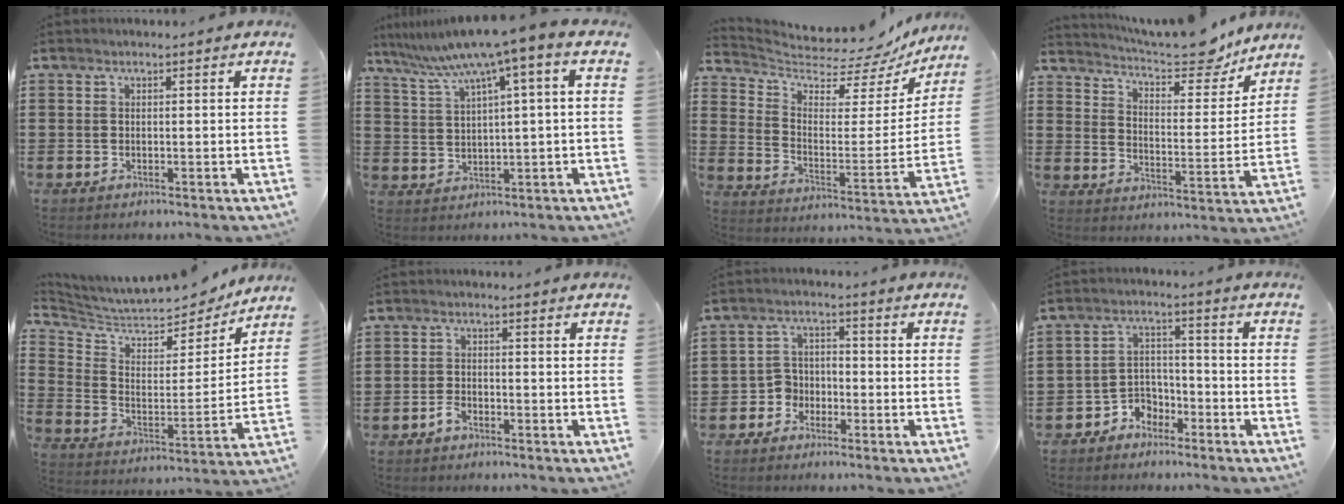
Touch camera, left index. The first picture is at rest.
{"total": 7.1, "force": [3.9, 0.0, 5.9], "torque": [-0.125, -0.030, 0.063]}
{"total": 5.4, "force": [4.9, 1.6, 1.7], "torque": [-0.063, -0.046, 0.081]}
{"total": 10.4, "force": [9.4, 2.0, 4.0], "torque": [-0.074, -0.067, 0.157]}
{"total": 7.0, "force": [6.5, 1.8, 1.9], "torque": [-0.072, -0.047, 0.112]}
{"total": 1.9, "force": [-1.4, 0.9, 1.0], "torque": [-0.030, -0.003, -0.029]}
{"total": 3.5, "force": [-2.5, 2.4, 0.7], "torque": [-0.024, 0.008, -0.054]}
{"total": 4.2, "force": [-3.7, 2.1, 0.4], "torque": [-0.018, 0.007, -0.077]}